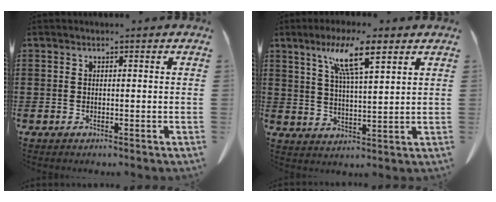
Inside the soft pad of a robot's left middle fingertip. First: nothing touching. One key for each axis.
{"total": 8.8, "fx": 5.6, "fy": 1.4, "fz": 6.7, "tx": -0.135, "ty": -0.004, "tz": 0.093}